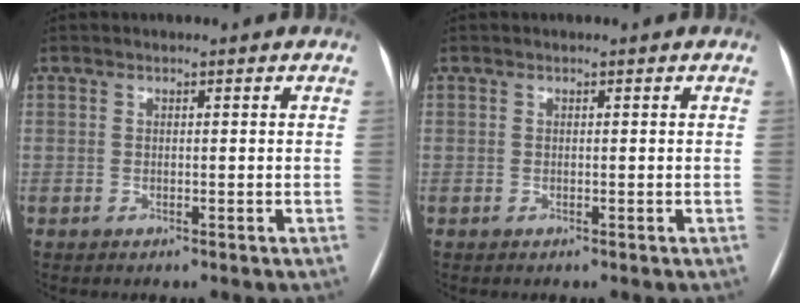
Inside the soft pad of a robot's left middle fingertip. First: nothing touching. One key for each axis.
{"total": 0.0}